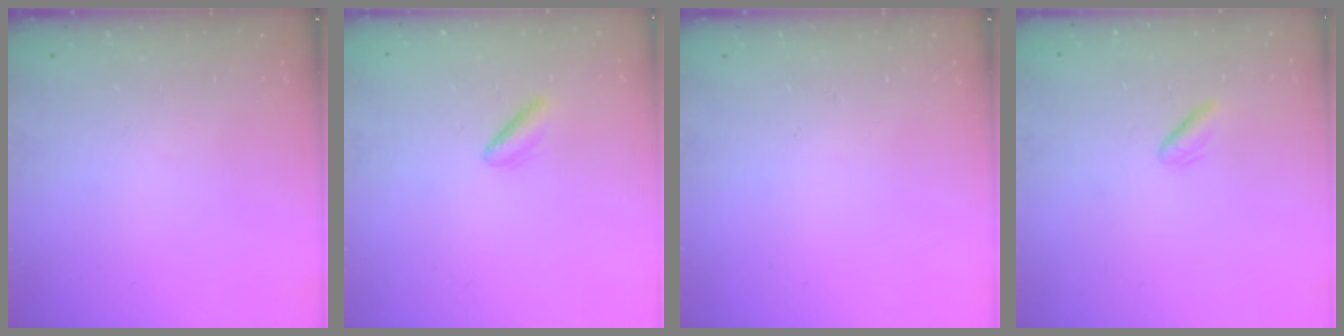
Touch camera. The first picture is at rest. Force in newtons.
{"total": 3.9, "press": 3.7, "slide": 1.2}
{"total": 0.0}
{"total": 1.4, "press": 1.1, "slide": 0.9}